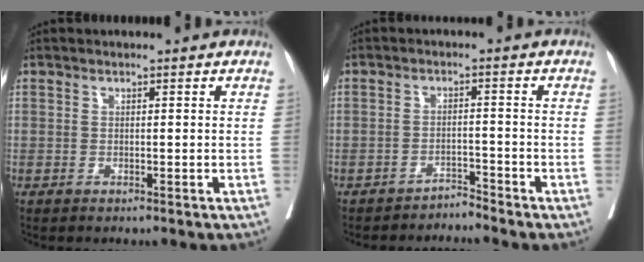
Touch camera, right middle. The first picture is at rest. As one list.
[{"total": 2.1, "force": [-2.0, -0.1, -0.6], "torque": [0.022, -0.005, -0.031]}]